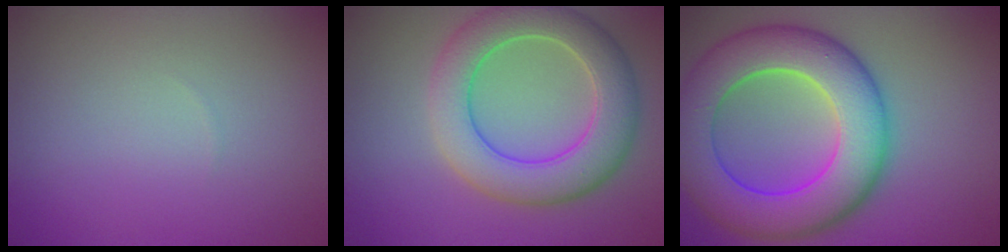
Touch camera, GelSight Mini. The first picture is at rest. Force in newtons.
{"total": 7.1, "press": 7.1, "slide": 0.3}
{"total": 10.9, "press": 10.9, "slide": 0.3}